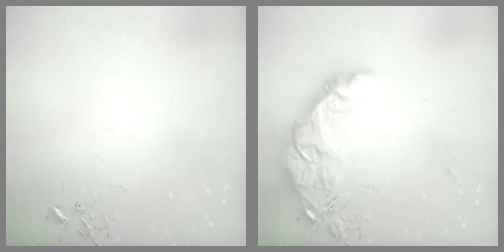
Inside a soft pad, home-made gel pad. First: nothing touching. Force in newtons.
{"total": 14.8, "press": 14.7, "slide": 1.2}